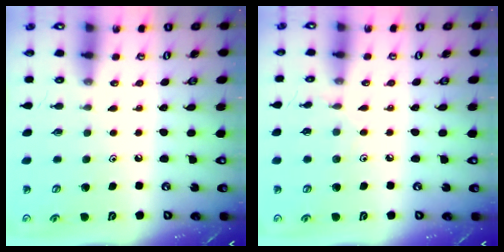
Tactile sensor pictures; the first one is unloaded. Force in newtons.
{"total": 2.7, "press": 2.7, "slide": 0.4}